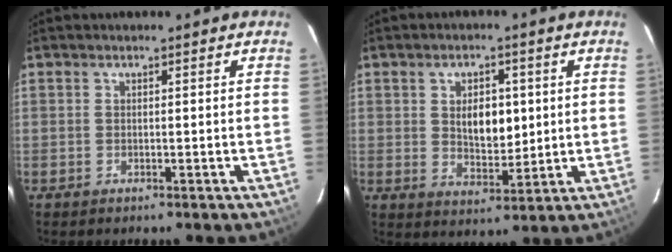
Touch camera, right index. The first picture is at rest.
{"total": 7.2, "force": [1.3, 4.4, 5.6], "torque": [-0.089, 0.002, 0.028]}